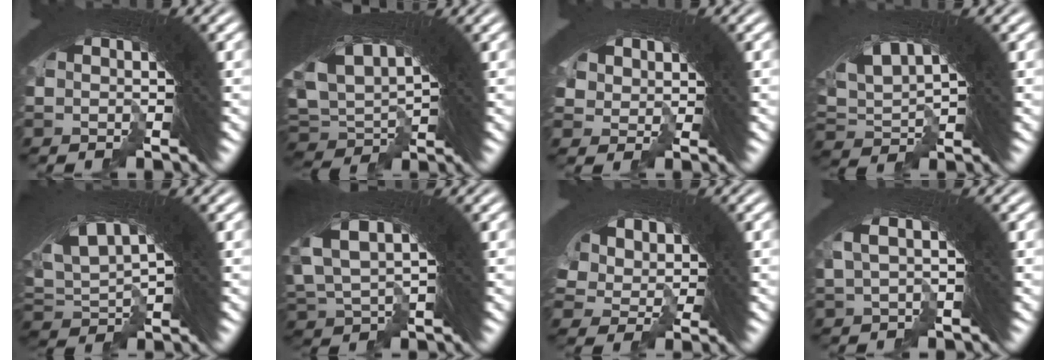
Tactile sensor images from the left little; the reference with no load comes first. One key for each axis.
{"total": 11.2, "fx": 0.9, "fy": 7.9, "fz": 7.9, "tx": -0.181, "ty": -0.026, "tz": 0.024}
{"total": 2.8, "fx": -2.1, "fy": 1.5, "fz": -1.0, "tx": -0.017, "ty": -0.036, "tz": -0.016}
{"total": 8.9, "fx": 0.8, "fy": 5.9, "fz": 6.5, "tx": -0.154, "ty": -0.011, "tz": 0.017}
{"total": 10.6, "fx": 1.2, "fy": 7.0, "fz": 7.9, "tx": -0.172, "ty": -0.005, "tz": 0.020}
{"total": 11.2, "fx": 1.7, "fy": 7.9, "fz": 7.8, "tx": -0.177, "ty": 0.002, "tz": 0.018}
{"total": 5.4, "fx": -2.4, "fy": 4.4, "fz": 2.1, "tx": -0.096, "ty": -0.036, "tz": -0.023}
{"total": 3.8, "fx": 0.0, "fy": 2.9, "fz": 2.4, "tx": -0.057, "ty": 0.015, "tz": -0.011}